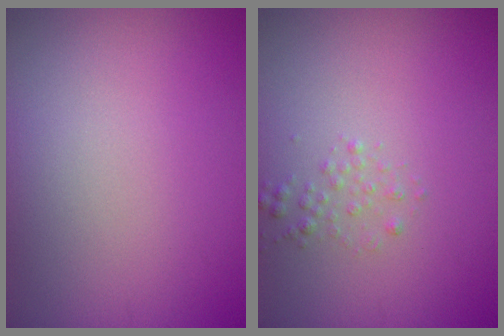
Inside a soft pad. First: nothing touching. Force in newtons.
{"total": 0.9, "press": 0.9, "slide": 0.1}